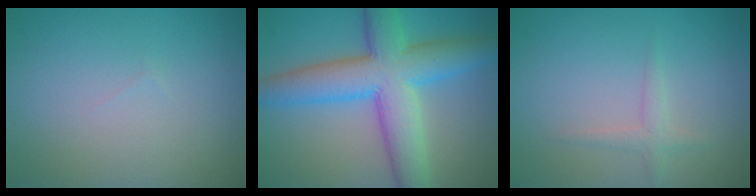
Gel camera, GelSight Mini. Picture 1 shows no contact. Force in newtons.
{"total": 9.0, "press": 9.0, "slide": 0.2}
{"total": 1.3, "press": 1.3, "slide": 0.0}